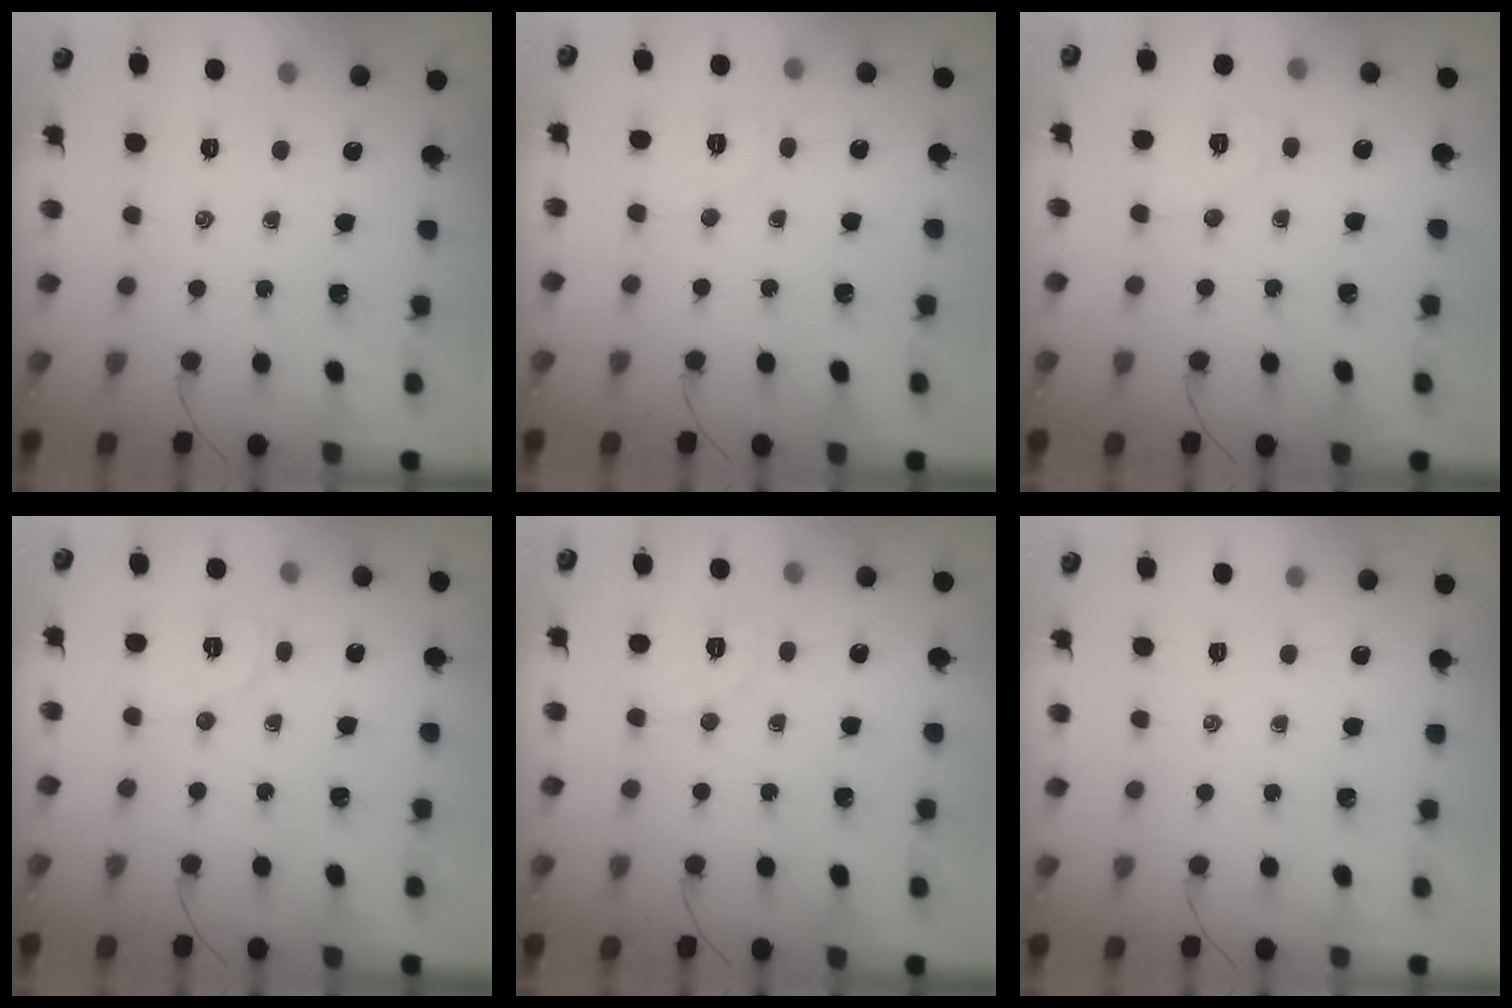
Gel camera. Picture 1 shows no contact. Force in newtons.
{"total": 4.9, "press": 4.8, "slide": 1.1}
{"total": 6.1, "press": 6.0, "slide": 1.0}
{"total": 5.7, "press": 5.6, "slide": 1.2}
{"total": 5.8, "press": 5.7, "slide": 1.1}
{"total": 0.0}